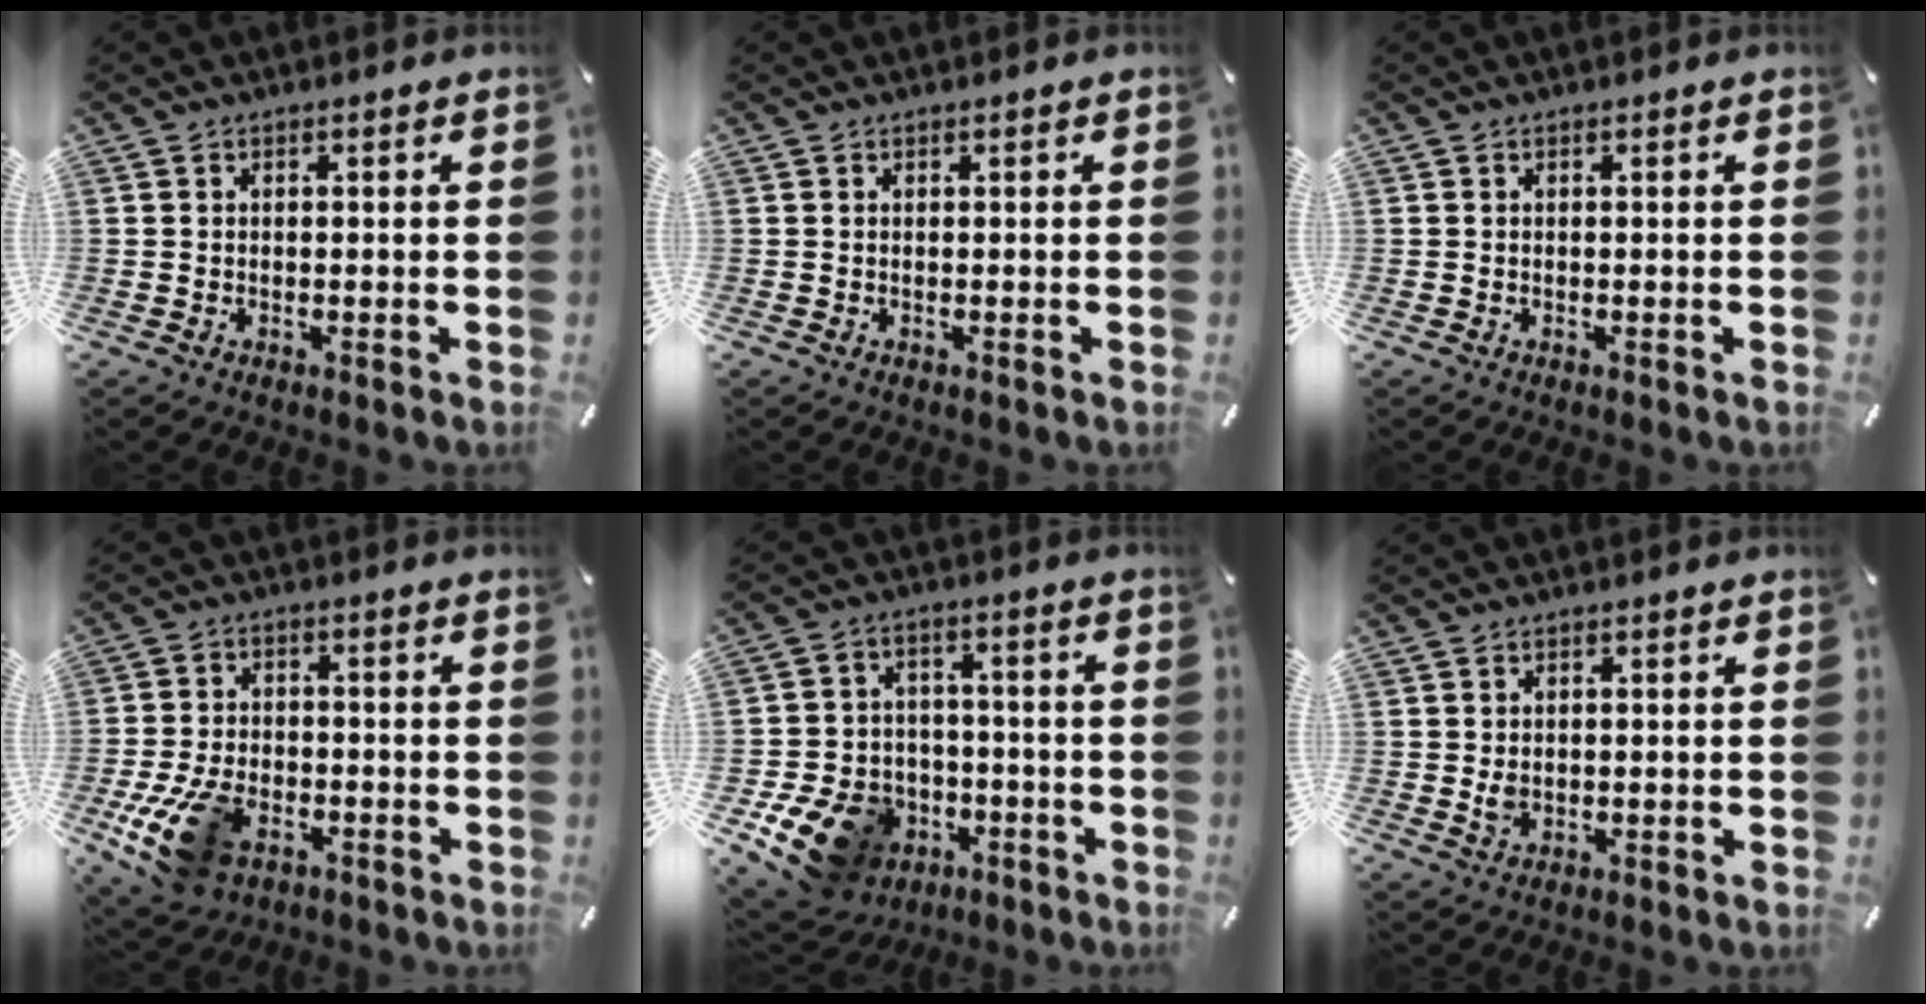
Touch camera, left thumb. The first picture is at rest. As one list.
[{"total": 0.0}, {"total": 0.0}, {"total": 13.6, "force": [-5.5, 8.6, 9.0], "torque": [-0.184, 0.016, -0.096]}, {"total": 14.1, "force": [-6.3, 11.1, 6.0], "torque": [-0.113, 0.040, -0.101]}, {"total": 2.3, "force": [0.1, 1.8, 1.4], "torque": [-0.020, 0.000, -0.001]}]